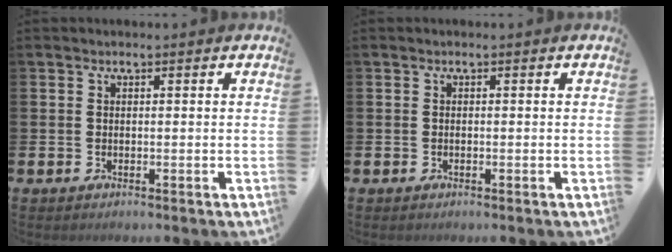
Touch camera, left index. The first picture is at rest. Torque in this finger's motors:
{"motor_torque": [-0.14, -0.12, -0.06, -0.01]}